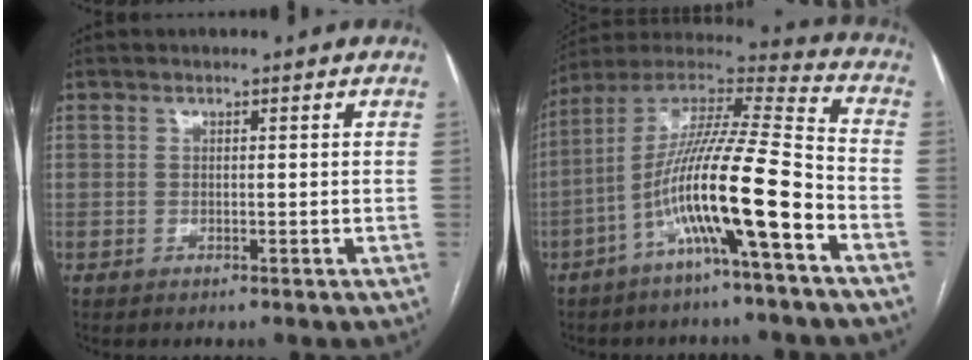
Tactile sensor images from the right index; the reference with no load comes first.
{"total": 16.9, "force": [-6.6, 0.3, 15.5], "torque": [-0.284, 0.005, -0.122]}